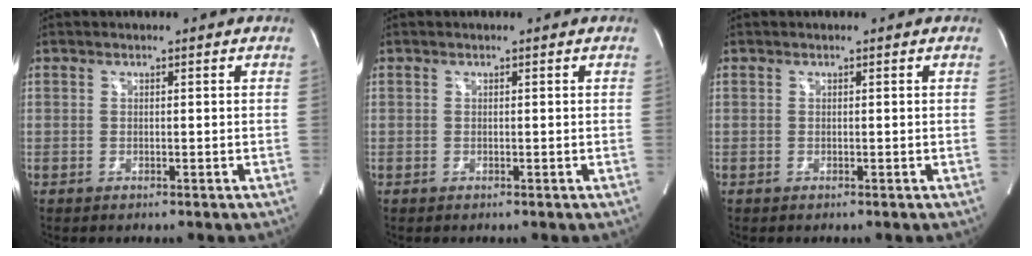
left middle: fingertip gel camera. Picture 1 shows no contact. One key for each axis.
{"total": 0.0}
{"total": 0.0}